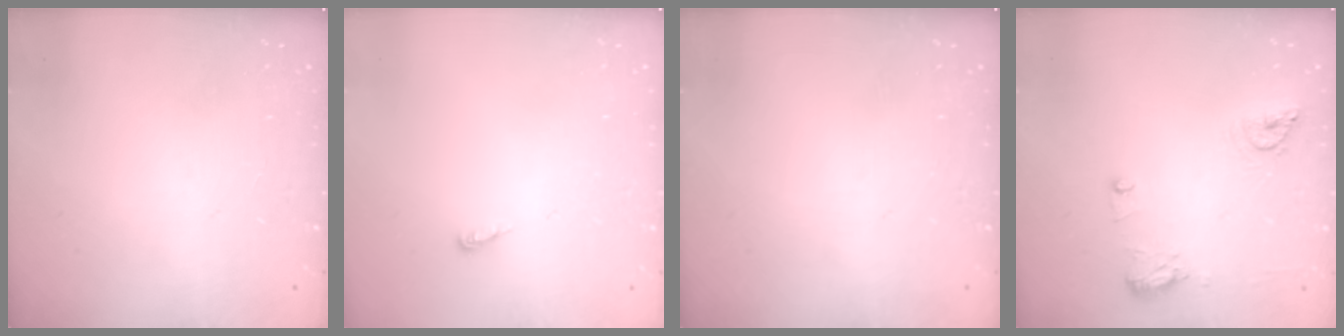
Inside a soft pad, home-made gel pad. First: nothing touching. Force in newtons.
{"total": 3.5, "press": 3.5, "slide": 0.3}
{"total": 0.0}
{"total": 12.8, "press": 10.6, "slide": 7.2}